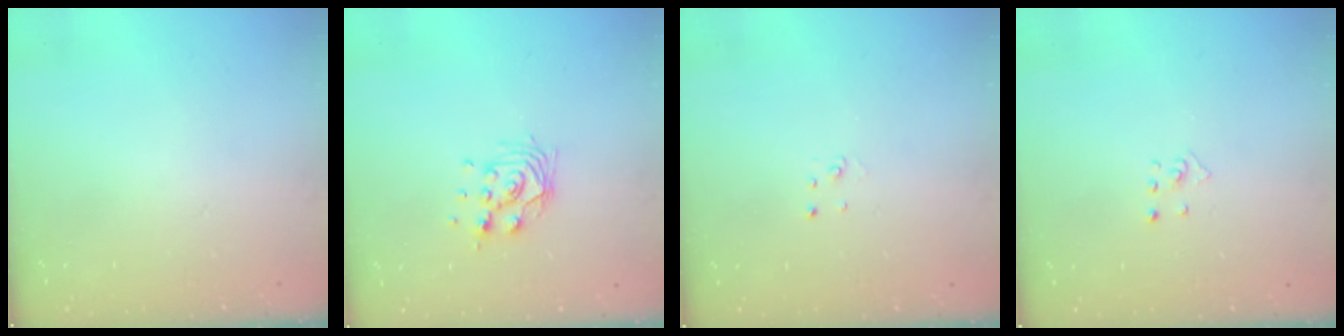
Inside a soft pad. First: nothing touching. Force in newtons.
{"total": 11.0, "press": 10.6, "slide": 2.9}
{"total": 2.0, "press": 2.0, "slide": 0.2}
{"total": 2.9, "press": 2.9, "slide": 0.3}